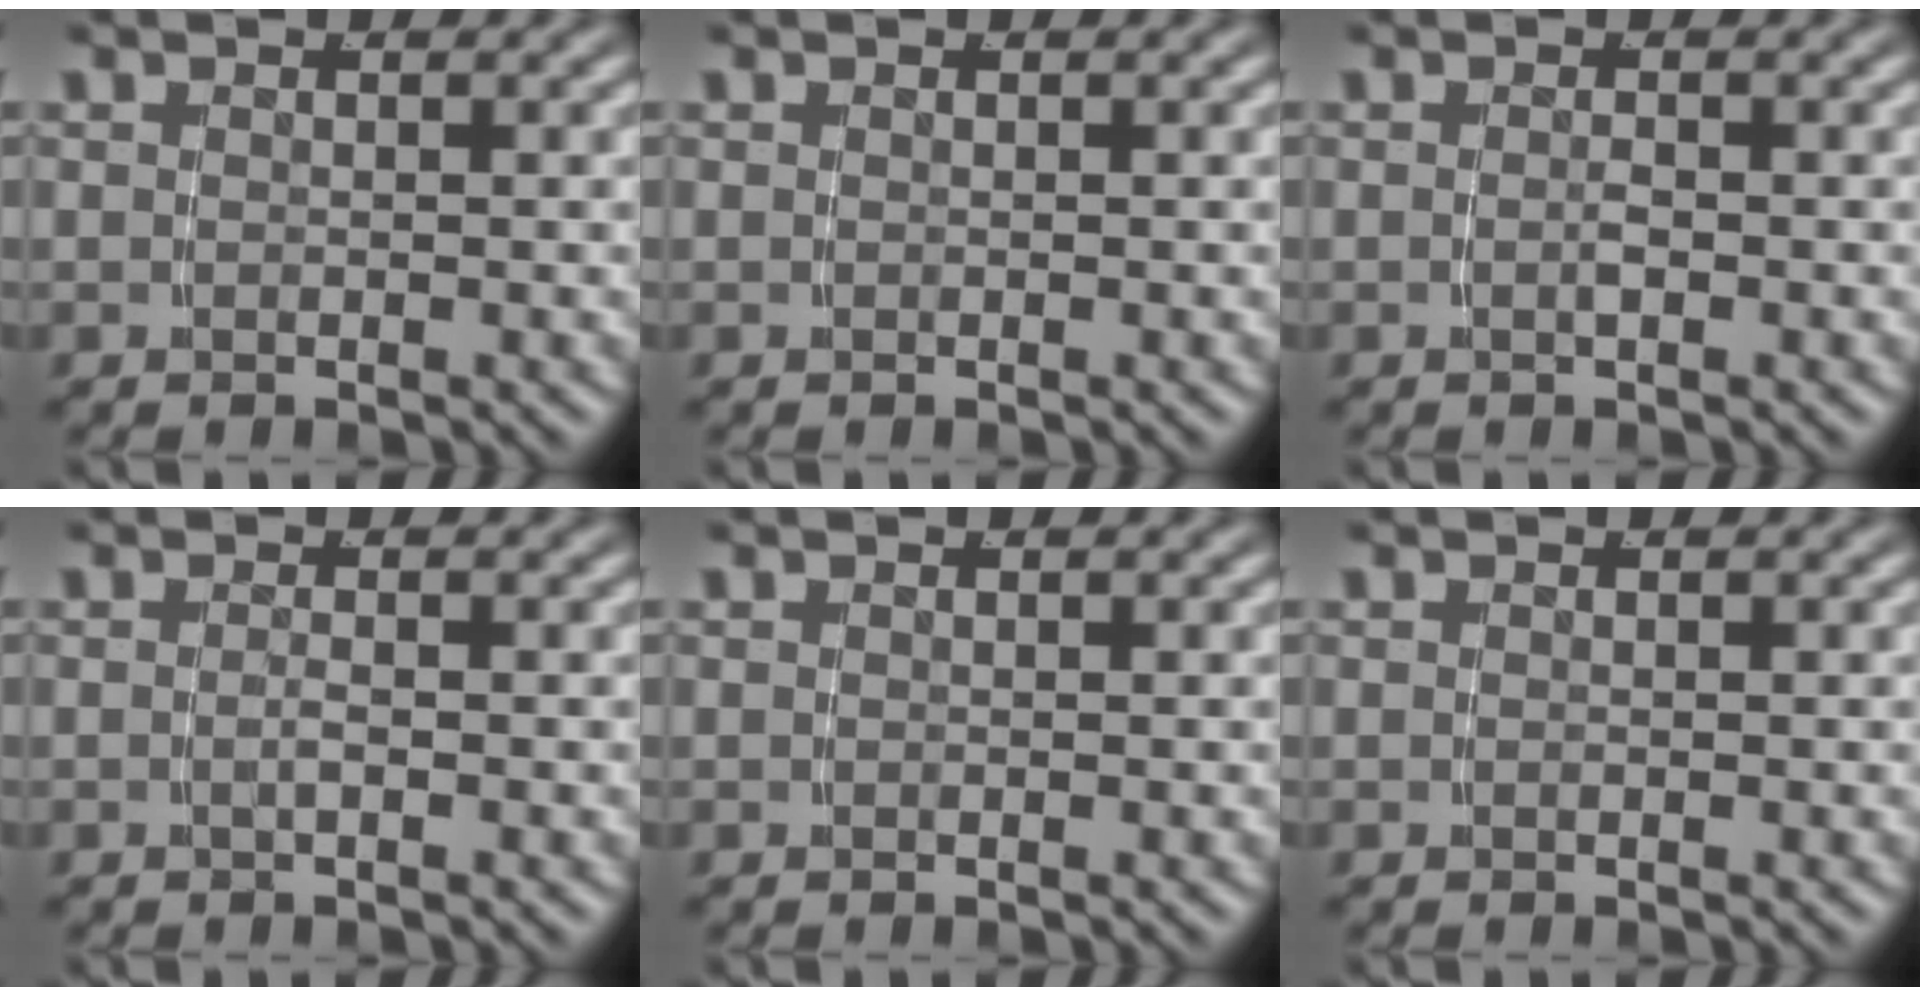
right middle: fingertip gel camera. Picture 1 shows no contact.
{"total": 0.0}
{"total": 0.7, "force": [-0.5, 0.1, 0.5], "torque": [-0.010, -0.001, -0.010]}
{"total": 0.9, "force": [-0.6, -0.4, 0.5], "torque": [-0.012, -0.004, -0.008]}
{"total": 0.0}
{"total": 0.0}